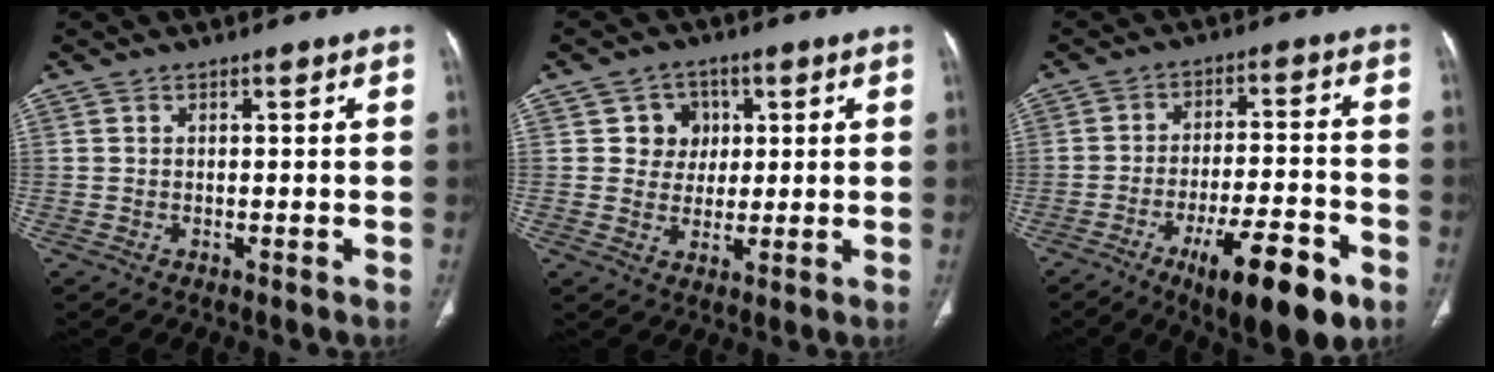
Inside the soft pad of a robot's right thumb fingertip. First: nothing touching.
{"total": 5.8, "force": [1.5, 5.4, 1.4], "torque": [0.014, 0.004, 0.019]}
{"total": 15.8, "force": [-8.3, 4.7, 12.6], "torque": [-0.181, 0.037, -0.122]}